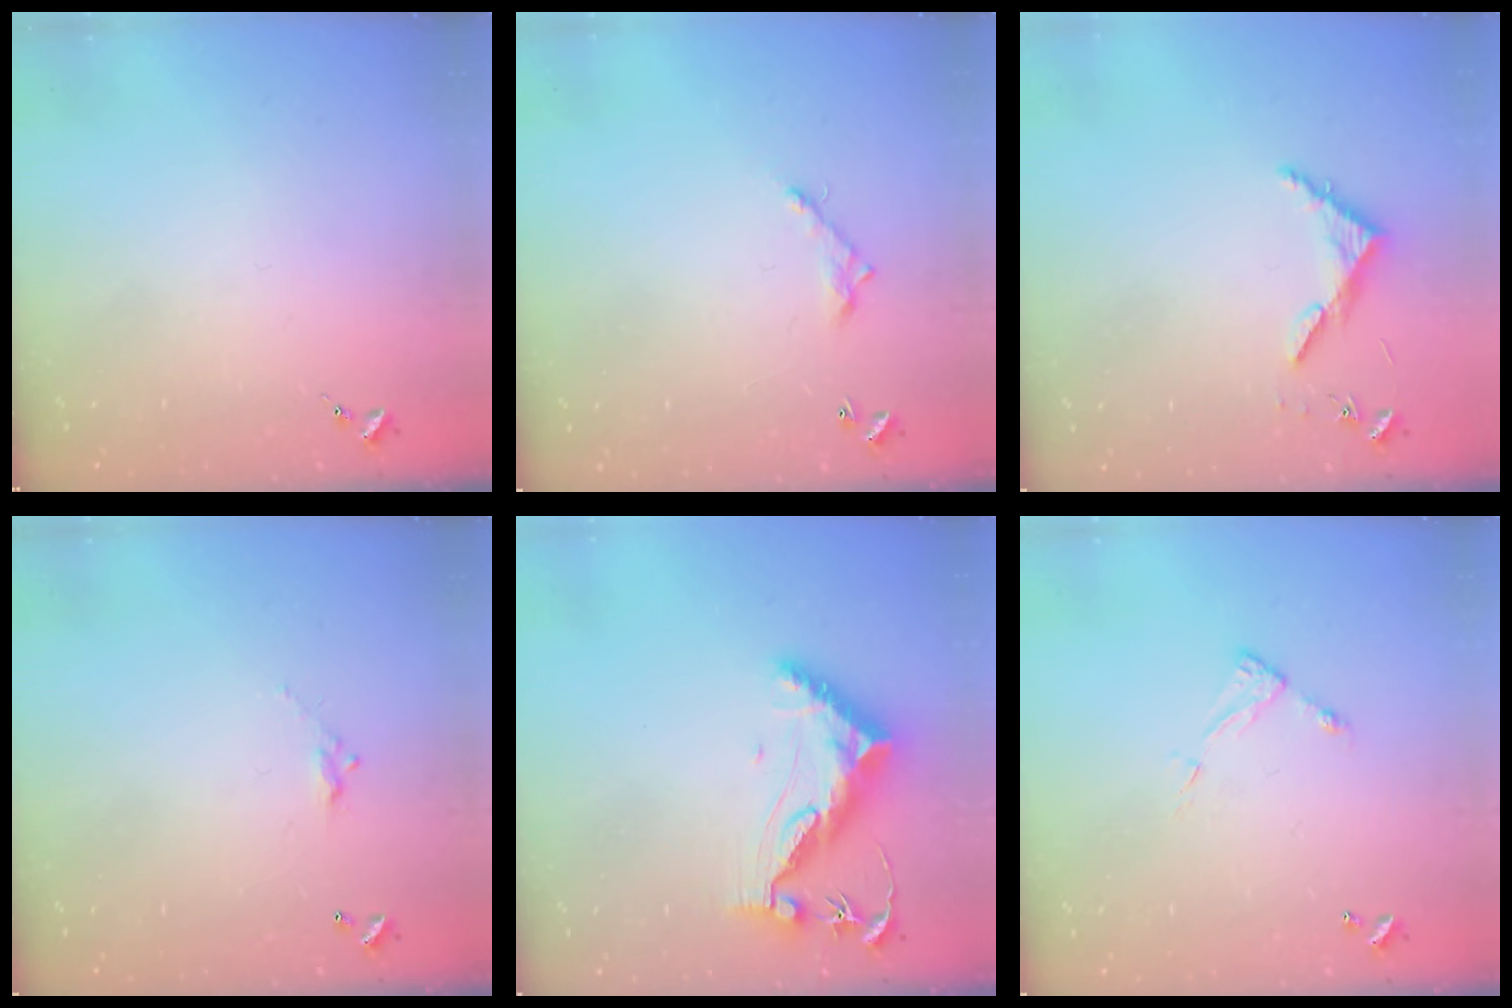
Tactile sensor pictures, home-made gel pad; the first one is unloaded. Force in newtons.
{"total": 6.2, "press": 6.2, "slide": 0.4}
{"total": 4.0, "press": 4.0, "slide": 0.3}
{"total": 4.9, "press": 4.9, "slide": 0.2}
{"total": 12.2, "press": 12.1, "slide": 0.7}
{"total": 5.3, "press": 5.3, "slide": 0.4}